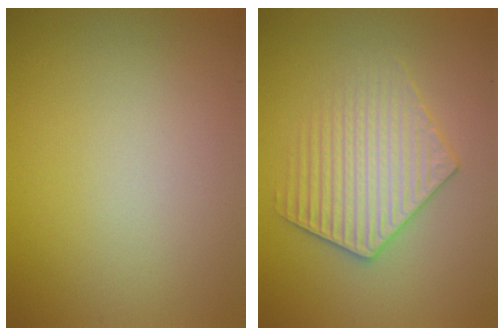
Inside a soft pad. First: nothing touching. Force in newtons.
{"total": 3.6, "press": 3.5, "slide": 0.5}